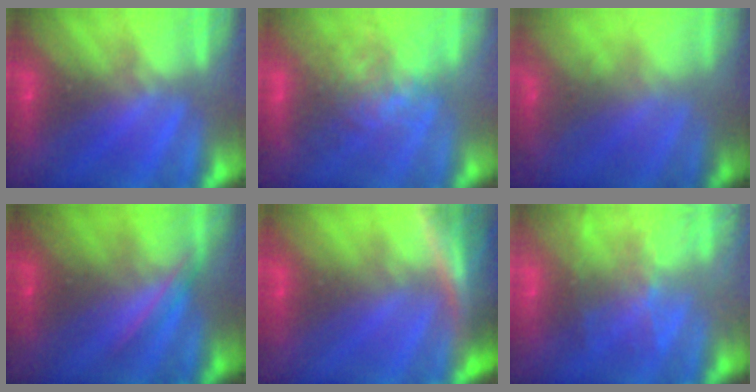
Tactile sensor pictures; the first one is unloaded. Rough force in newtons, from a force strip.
{"total": 3.6}
{"total": 8.1}
{"total": 1.9}
{"total": 7.3}
{"total": 8.5}